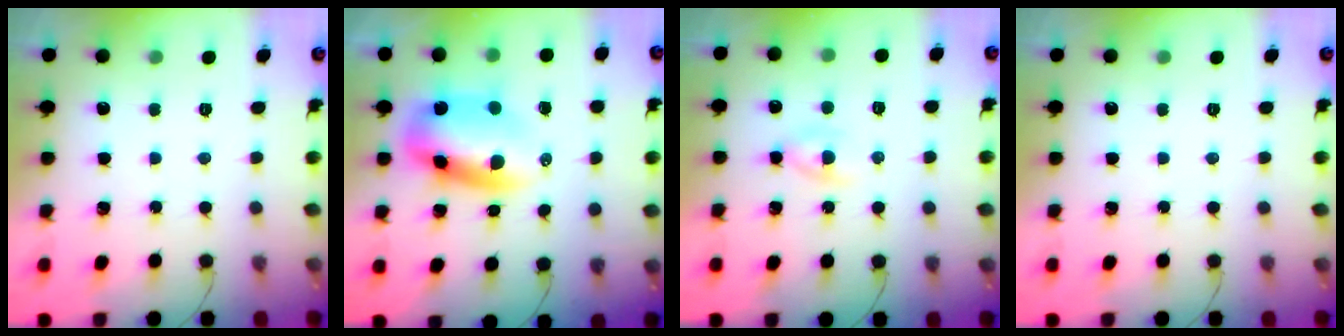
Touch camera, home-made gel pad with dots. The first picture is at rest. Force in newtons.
{"total": 9.5, "press": 9.1, "slide": 2.7}
{"total": 2.1, "press": 2.0, "slide": 0.8}
{"total": 0.0}